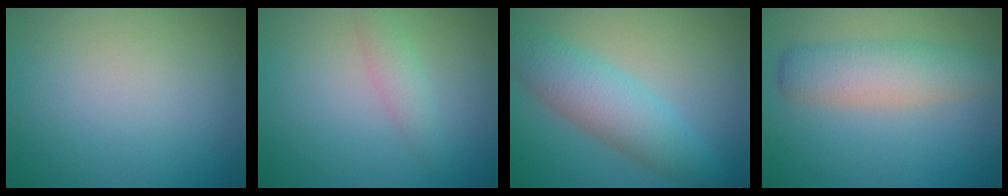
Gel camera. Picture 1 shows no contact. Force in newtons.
{"total": 1.7, "press": 1.7, "slide": 0.1}
{"total": 5.3, "press": 5.3, "slide": 0.1}
{"total": 4.2, "press": 4.2, "slide": 0.1}